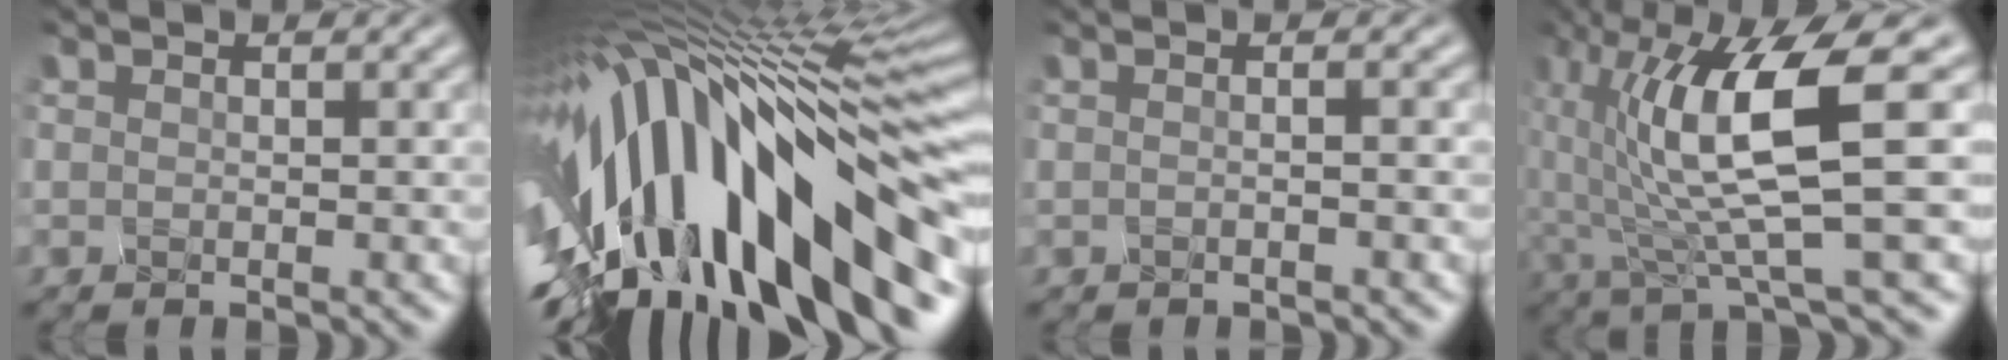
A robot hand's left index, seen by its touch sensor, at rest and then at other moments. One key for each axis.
{"total": 17.0, "fx": -5.5, "fy": 6.2, "fz": 14.8, "tx": -0.245, "ty": 0.009, "tz": -0.098}
{"total": 3.1, "fx": 0.8, "fy": 1.8, "fz": 2.5, "tx": -0.013, "ty": 0.021, "tz": -0.020}
{"total": 9.1, "fx": 0.2, "fy": 2.0, "fz": 8.9, "tx": -0.157, "ty": -0.004, "tz": 0.004}